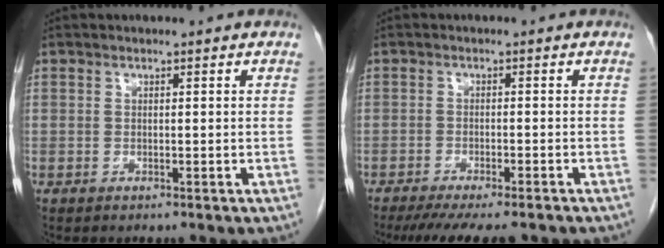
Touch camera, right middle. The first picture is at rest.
{"total": 10.9, "force": [-9.1, 1.9, 5.7], "torque": [-0.075, -0.017, -0.125]}